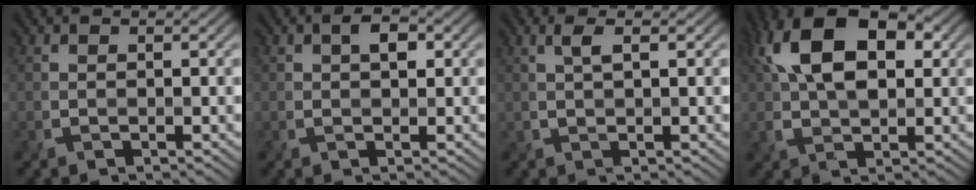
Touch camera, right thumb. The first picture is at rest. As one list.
[{"total": 2.5, "force": [0.7, 1.3, 2.0], "torque": [-0.034, 0.007, 0.008]}, {"total": 2.1, "force": [0.7, 0.2, 1.9], "torque": [-0.045, 0.007, 0.010]}, {"total": 12.6, "force": [3.7, 7.0, 9.8], "torque": [-0.196, 0.024, 0.054]}]